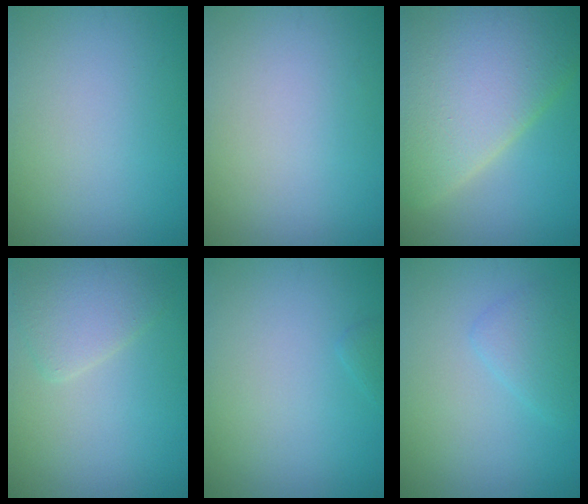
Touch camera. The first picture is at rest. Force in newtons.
{"total": 0.0}
{"total": 11.2, "press": 11.2, "slide": 0.9}
{"total": 2.9, "press": 2.9, "slide": 0.2}
{"total": 0.6, "press": 0.6, "slide": 0.1}
{"total": 2.0, "press": 2.0, "slide": 0.1}